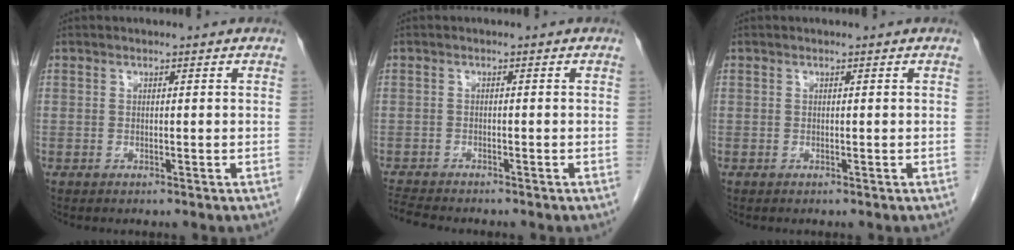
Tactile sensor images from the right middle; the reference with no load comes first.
{"total": 4.3, "force": [-4.1, 0.3, 1.2], "torque": [-0.027, -0.016, -0.072]}
{"total": 0.0}